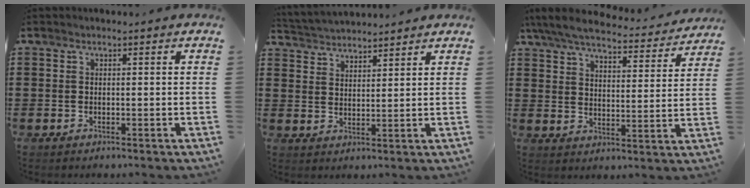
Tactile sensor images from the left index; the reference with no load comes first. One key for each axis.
{"total": 3.2, "fx": 3.1, "fy": 0.3, "fz": -0.1, "tx": -0.011, "ty": -0.009, "tz": 0.058}
{"total": 6.5, "fx": 6.0, "fy": 0.7, "fz": 2.4, "tx": -0.073, "ty": -0.035, "tz": 0.102}